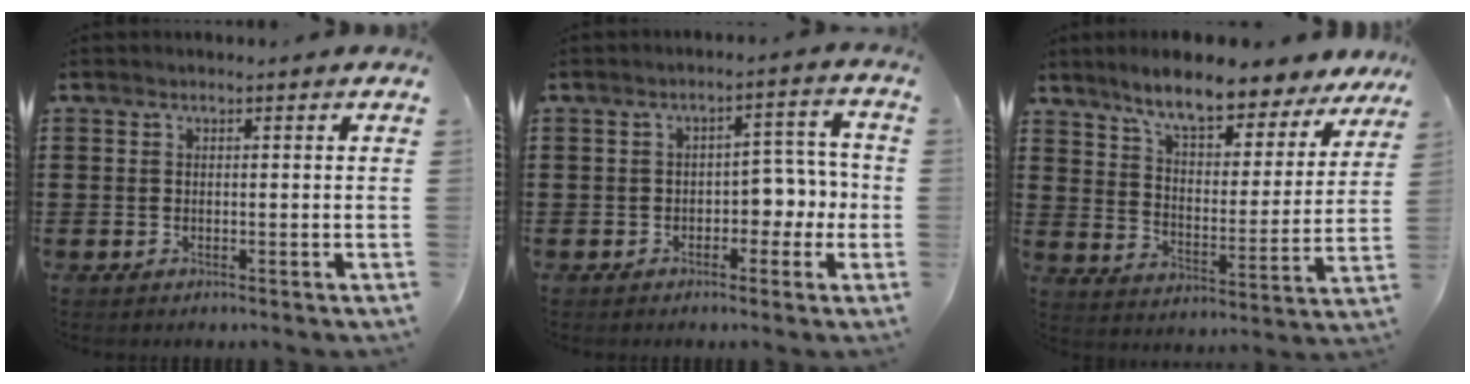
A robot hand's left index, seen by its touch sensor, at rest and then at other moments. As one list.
[{"total": 4.5, "force": [-1.4, 2.9, 3.1], "torque": [-0.046, 0.004, -0.037]}, {"total": 8.5, "force": [7.4, 1.0, 4.0], "torque": [-0.100, -0.040, 0.124]}]